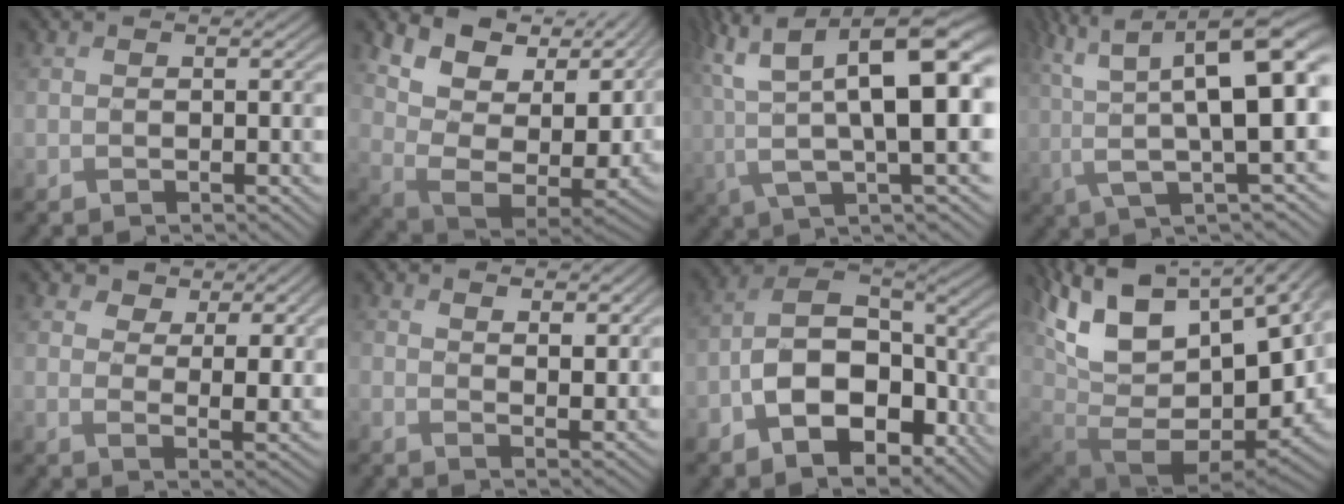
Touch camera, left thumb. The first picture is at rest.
{"total": 14.0, "force": [4.7, 6.2, 11.6], "torque": [-0.223, -0.011, 0.101]}
{"total": 14.8, "force": [2.3, 5.5, 13.6], "torque": [-0.260, -0.005, 0.047]}
{"total": 13.9, "force": [2.0, 4.7, 12.9], "torque": [-0.239, 0.001, 0.038]}
{"total": 6.5, "force": [3.9, 3.5, 3.8], "torque": [-0.080, -0.005, 0.070]}
{"total": 3.6, "force": [2.3, 1.4, 2.4], "torque": [-0.039, -0.008, 0.041]}
{"total": 11.7, "force": [-5.4, 7.2, 7.4], "torque": [-0.127, -0.009, -0.117]}
{"total": 18.6, "force": [-0.1, 10.4, 15.4], "torque": [-0.268, -0.030, 0.038]}